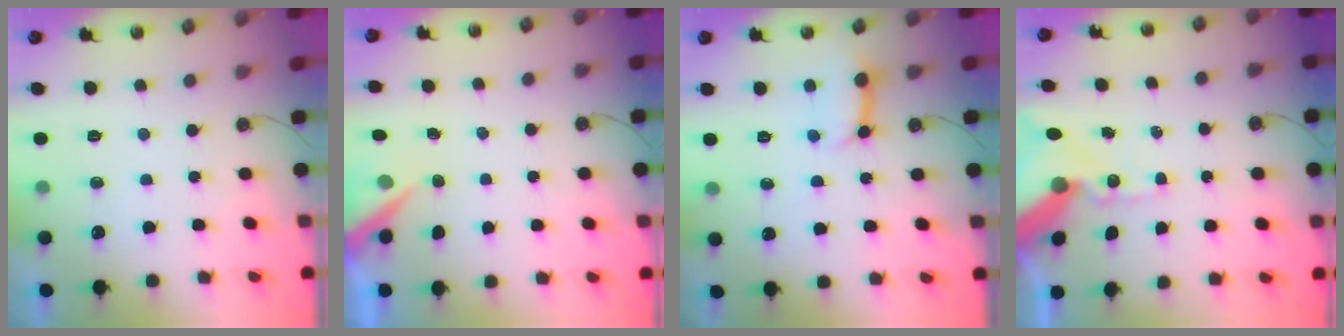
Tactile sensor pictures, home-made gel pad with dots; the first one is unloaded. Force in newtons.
{"total": 4.8, "press": 4.7, "slide": 0.5}
{"total": 11.0, "press": 10.9, "slide": 1.2}
{"total": 15.2, "press": 15.0, "slide": 1.9}